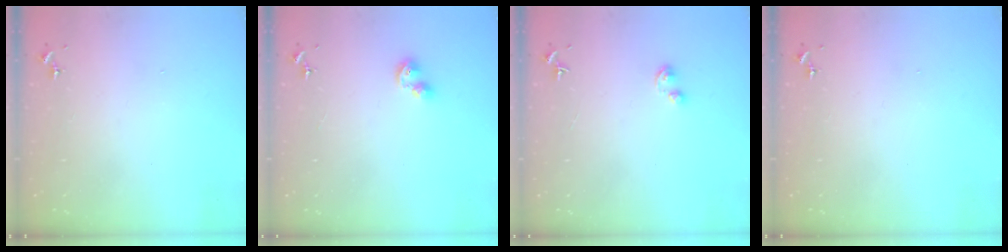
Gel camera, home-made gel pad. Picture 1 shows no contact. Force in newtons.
{"total": 6.8, "press": 6.8, "slide": 0.5}
{"total": 2.8, "press": 2.7, "slide": 0.4}
{"total": 0.0}